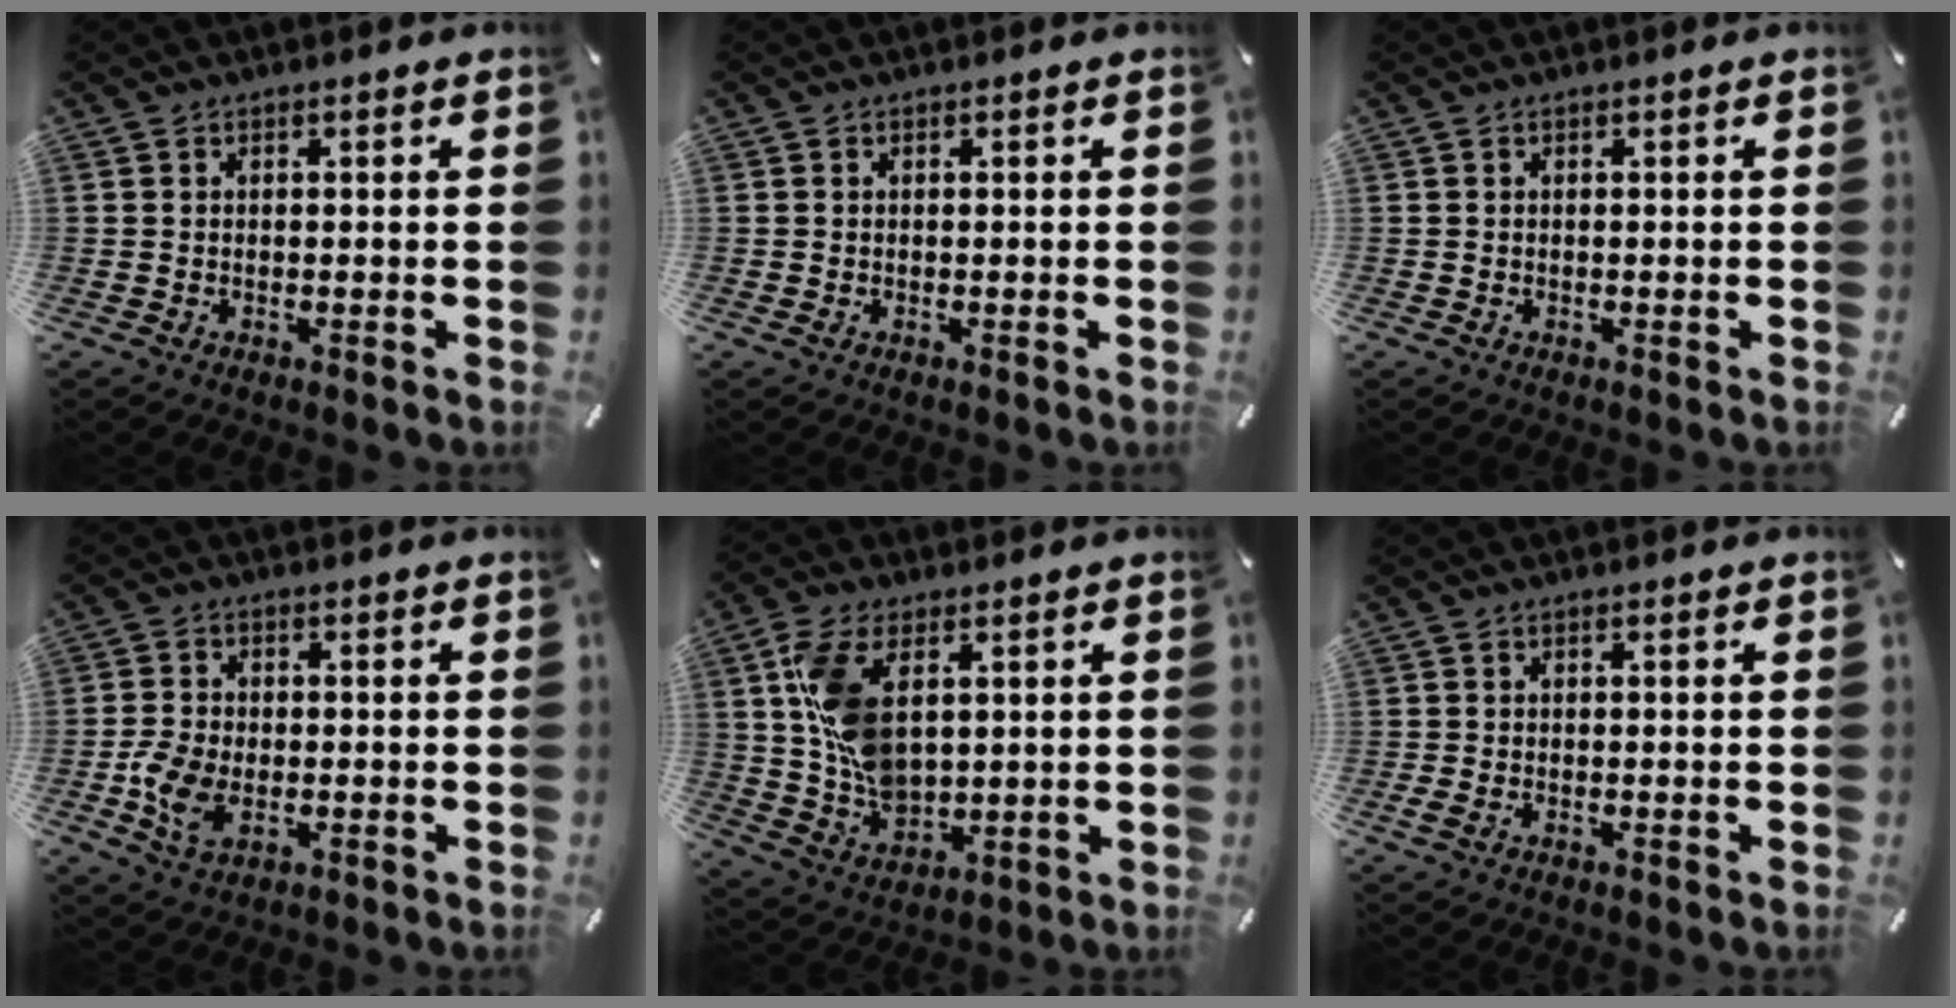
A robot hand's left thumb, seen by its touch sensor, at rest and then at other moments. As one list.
[{"total": 0.0}, {"total": 0.0}, {"total": 6.7, "force": [-1.7, 4.5, 4.7], "torque": [-0.111, 0.002, -0.031]}, {"total": 12.2, "force": [3.2, 7.7, 8.9], "torque": [-0.196, -0.006, 0.061]}, {"total": 1.1, "force": [-0.3, 0.3, 1.1], "torque": [-0.019, 0.000, -0.005]}]